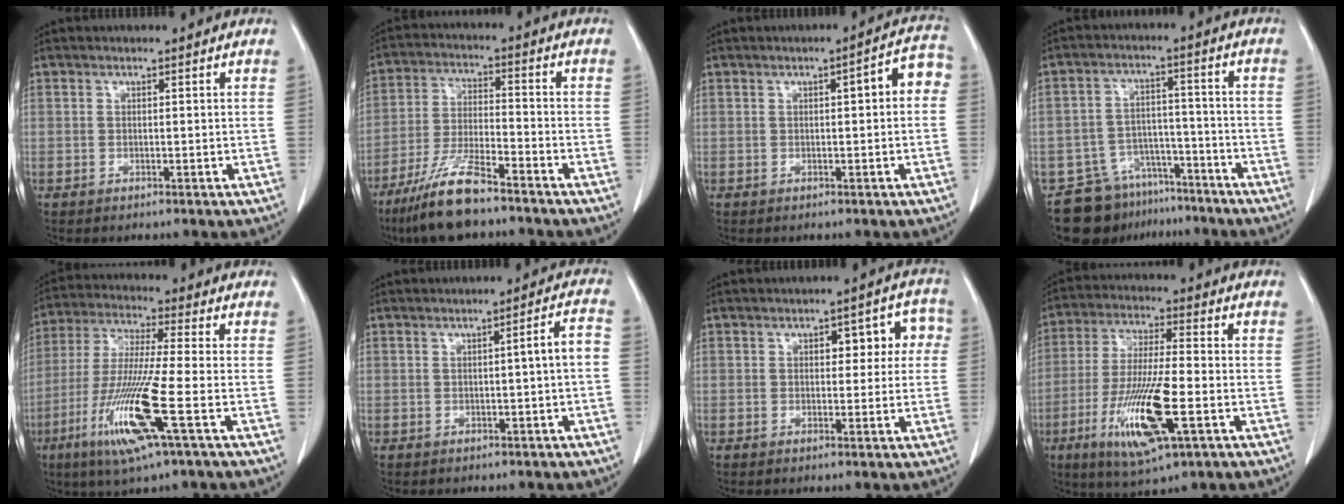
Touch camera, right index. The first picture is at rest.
{"total": 10.3, "force": [-7.9, 1.3, 6.6], "torque": [-0.133, -0.025, -0.151]}
{"total": 4.9, "force": [0.6, 1.2, 4.7], "torque": [-0.056, 0.027, 0.002]}
{"total": 10.7, "force": [-8.3, 6.5, 1.8], "torque": [-0.021, 0.038, -0.128]}
{"total": 14.3, "force": [-5.5, -0.2, 13.2], "torque": [-0.277, -0.027, -0.109]}
{"total": 3.5, "force": [-0.4, -0.1, 3.5], "torque": [-0.048, 0.011, -0.005]}
{"total": 6.1, "force": [1.3, 3.2, 5.1], "torque": [-0.046, 0.034, 0.014]}
{"total": 14.6, "force": [-5.2, 2.1, 13.5], "torque": [-0.268, -0.025, -0.091]}